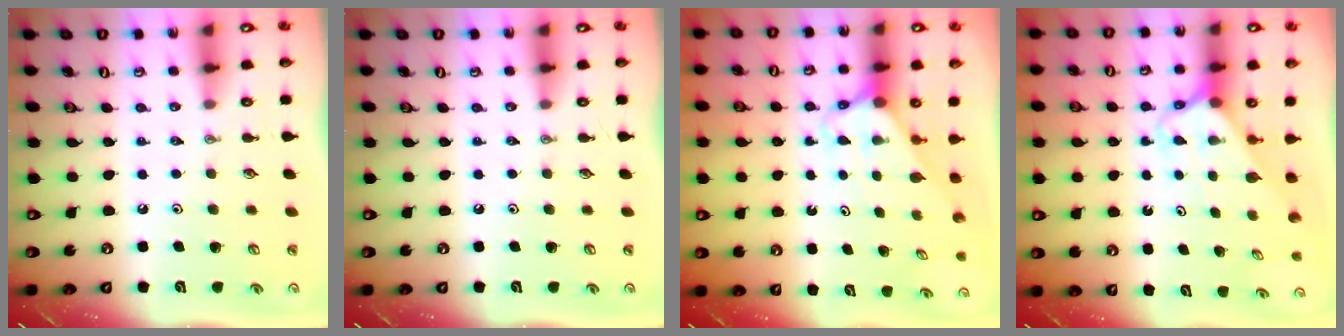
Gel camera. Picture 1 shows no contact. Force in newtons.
{"total": 0.0}
{"total": 2.8, "press": 2.8, "slide": 0.1}
{"total": 2.7, "press": 2.7, "slide": 0.1}